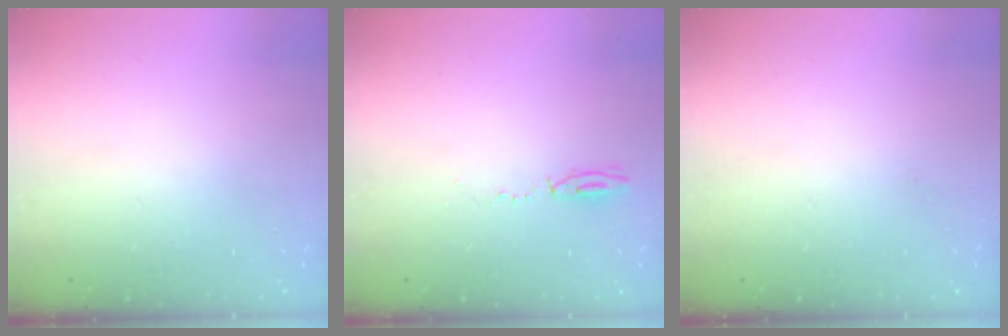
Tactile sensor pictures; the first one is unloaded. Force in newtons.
{"total": 3.9, "press": 3.8, "slide": 0.9}
{"total": 9.0, "press": 1.4, "slide": 8.9}